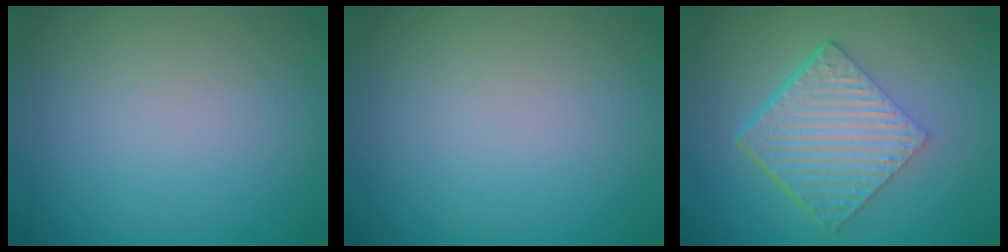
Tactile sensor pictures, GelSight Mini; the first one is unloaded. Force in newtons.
{"total": 0.0}
{"total": 6.5, "press": 4.4, "slide": 4.7}